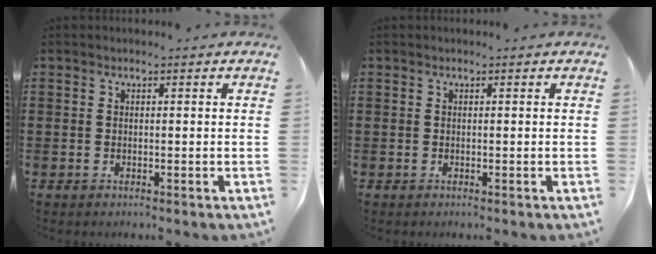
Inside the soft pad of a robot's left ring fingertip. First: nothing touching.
{"total": 0.0}